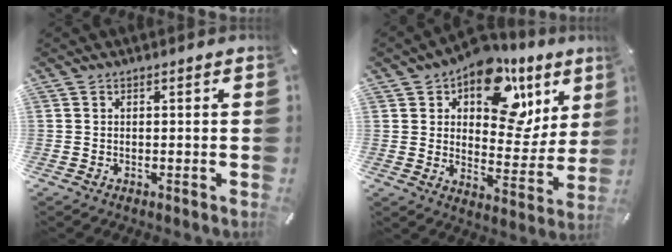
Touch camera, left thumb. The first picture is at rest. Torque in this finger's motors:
{"motor_torque": [2.35, 2.43, 1.47, -1.30, 0.13]}